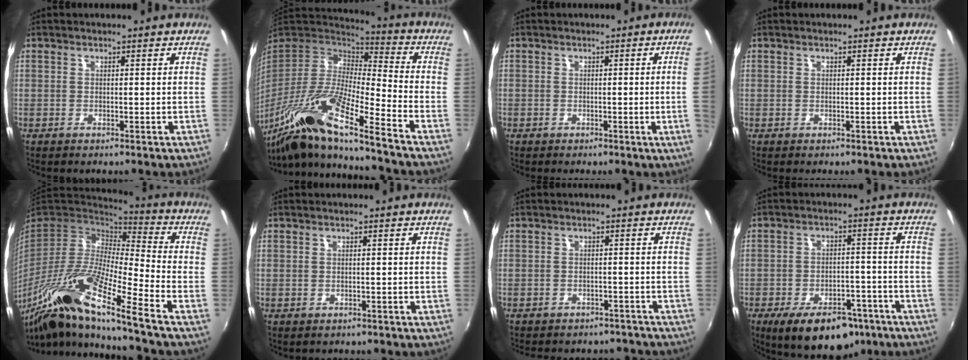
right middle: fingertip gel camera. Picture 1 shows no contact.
{"total": 19.3, "force": [-13.4, 0.7, 13.9], "torque": [-0.240, -0.036, -0.266]}
{"total": 3.0, "force": [-0.2, -1.4, 2.7], "torque": [-0.045, -0.010, 0.003]}
{"total": 0.0}
{"total": 20.8, "force": [-14.2, 0.1, 15.2], "torque": [-0.257, -0.044, -0.281]}
{"total": 0.8, "force": [-0.5, 0.6, 0.1], "torque": [-0.005, -0.003, -0.006]}
{"total": 9.5, "force": [-8.3, 3.8, 2.5], "torque": [-0.061, -0.002, -0.100]}
{"total": 15.4, "force": [-10.2, 7.3, 8.8], "torque": [-0.160, -0.007, -0.142]}